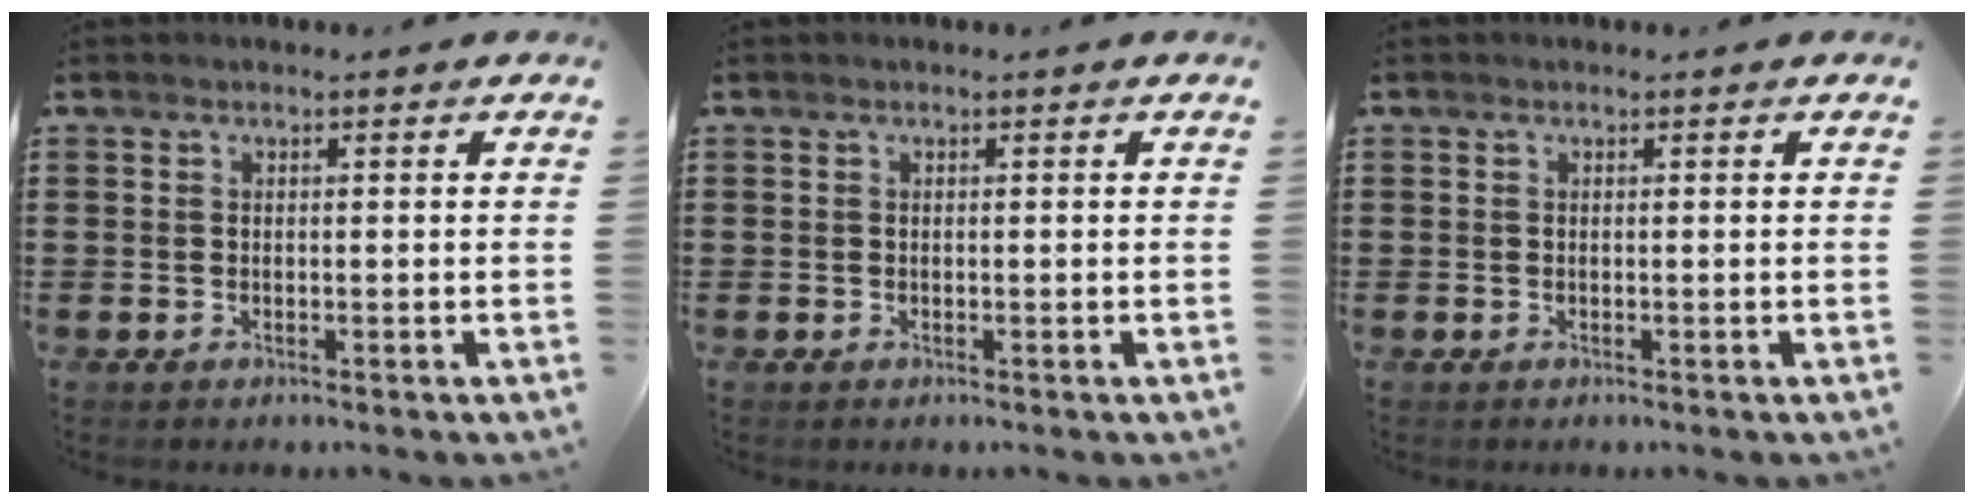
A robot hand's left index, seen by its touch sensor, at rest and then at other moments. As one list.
[{"total": 0.0}, {"total": 0.0}]